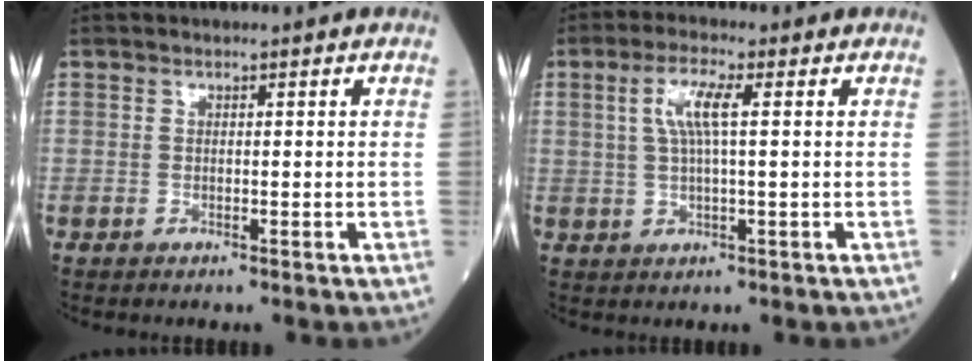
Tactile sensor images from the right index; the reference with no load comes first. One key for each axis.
{"total": 5.2, "fx": 1.3, "fy": 0.6, "fz": 5.0, "tx": -0.106, "ty": 0.009, "tz": 0.028}